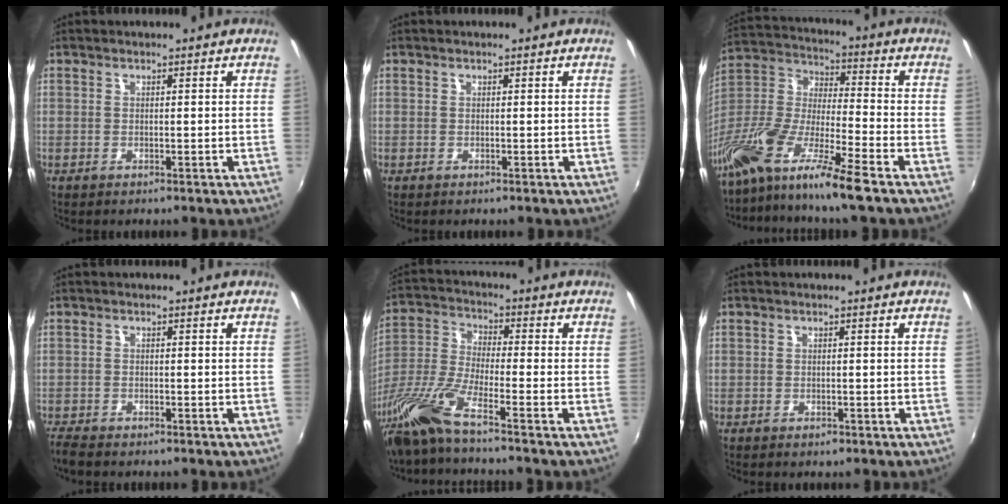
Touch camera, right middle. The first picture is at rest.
{"total": 0.0}
{"total": 17.2, "force": [-12.5, 0.8, 11.8], "torque": [-0.230, -0.028, -0.244]}
{"total": 3.3, "force": [-3.0, 0.8, 1.1], "torque": [-0.032, -0.017, -0.060]}
{"total": 11.2, "force": [-8.6, -0.2, 7.2], "torque": [-0.158, -0.021, -0.174]}
{"total": 0.9, "force": [-0.6, 0.7, 0.2], "torque": [-0.004, -0.002, -0.008]}